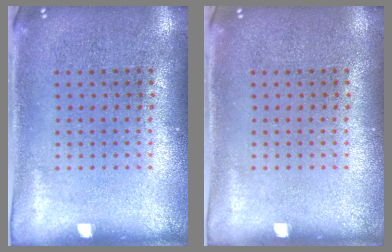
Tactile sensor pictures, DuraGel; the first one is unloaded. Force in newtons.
{"total": 0.0}